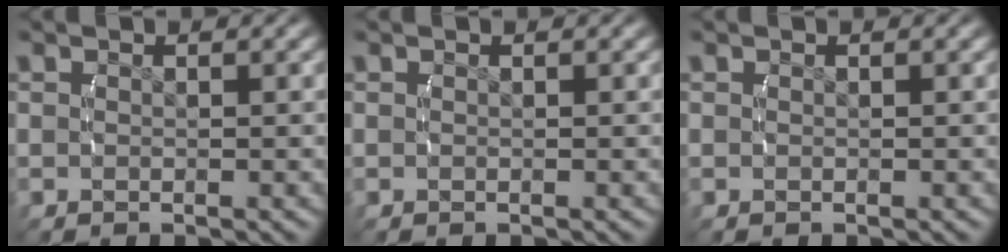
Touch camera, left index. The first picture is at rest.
{"total": 0.0}
{"total": 0.0}